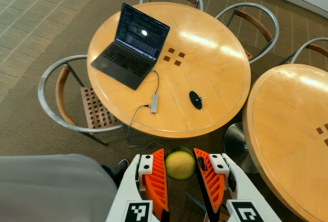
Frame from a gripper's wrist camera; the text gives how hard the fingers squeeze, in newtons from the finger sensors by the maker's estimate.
{"total": 7.9, "left": 7.8, "right": 8.1}